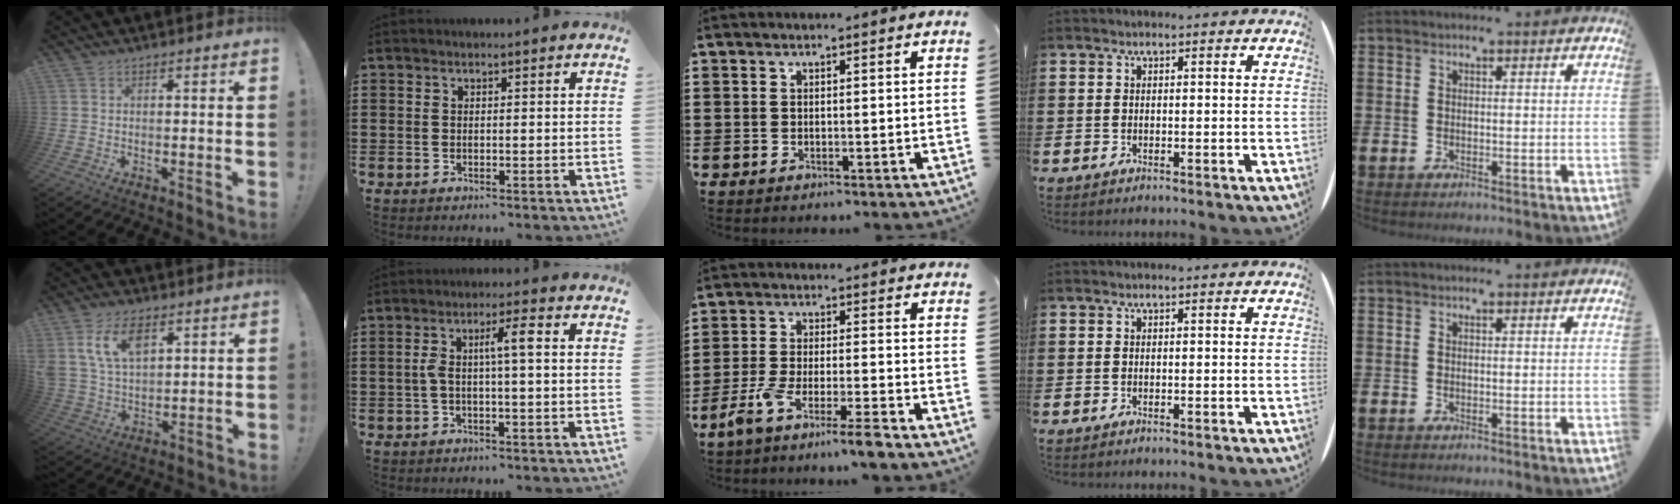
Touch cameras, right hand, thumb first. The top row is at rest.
{"thumb": {"total": 11.5, "force": [6.2, 6.8, 7.0], "torque": [-0.127, -0.021, 0.115]}, "index": {"total": 4.6, "force": [0.0, 0.6, 4.6], "torque": [-0.094, 0.005, -0.010]}, "middle": {"total": 6.2, "force": [-5.2, -0.4, 3.3], "torque": [-0.080, -0.019, -0.104]}}